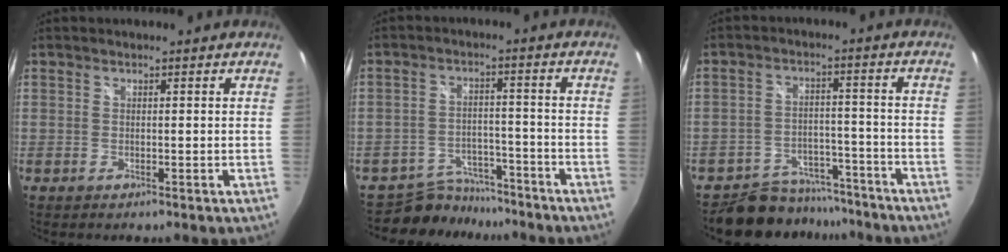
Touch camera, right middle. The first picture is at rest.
{"total": 8.1, "force": [-7.4, 3.3, 0.3], "torque": [-0.023, 0.012, -0.115]}
{"total": 11.0, "force": [-9.7, 5.0, 1.3], "torque": [-0.037, 0.025, -0.134]}